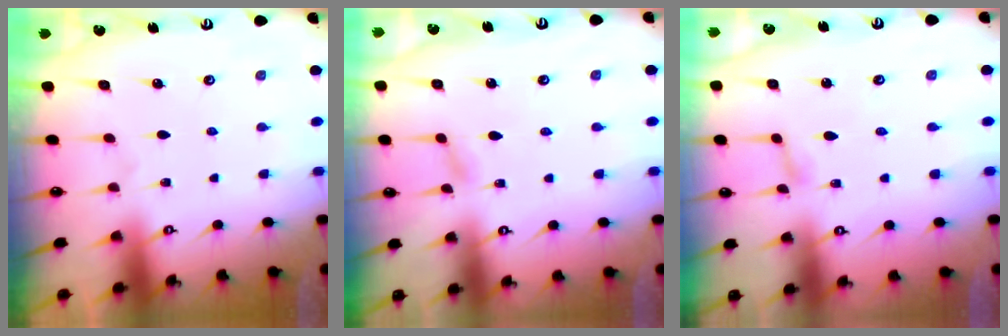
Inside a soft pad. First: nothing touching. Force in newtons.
{"total": 3.7, "press": 3.6, "slide": 0.4}
{"total": 1.6, "press": 1.6, "slide": 0.2}